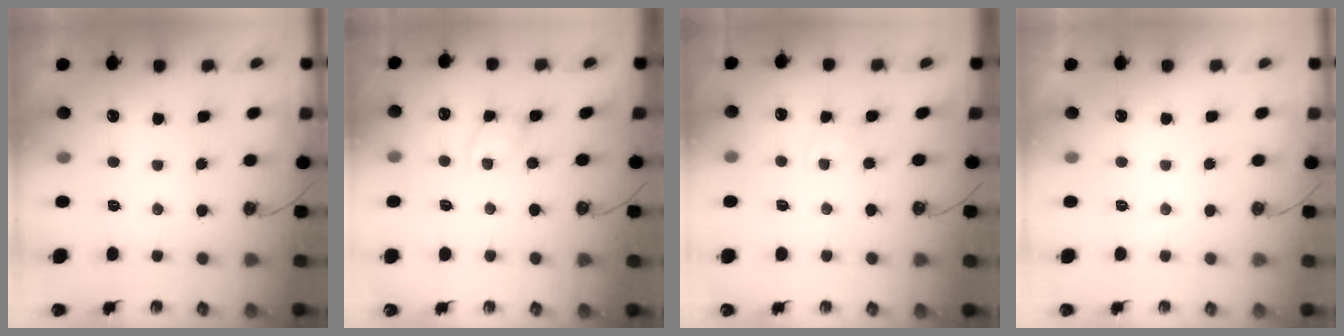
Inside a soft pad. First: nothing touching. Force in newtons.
{"total": 2.9, "press": 2.9, "slide": 0.4}
{"total": 1.9, "press": 1.9, "slide": 0.4}
{"total": 0.0}